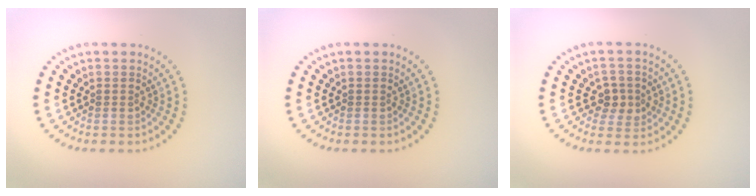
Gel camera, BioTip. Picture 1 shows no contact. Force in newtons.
{"total": 0.0}
{"total": 2.2, "press": 2.1, "slide": 0.7}